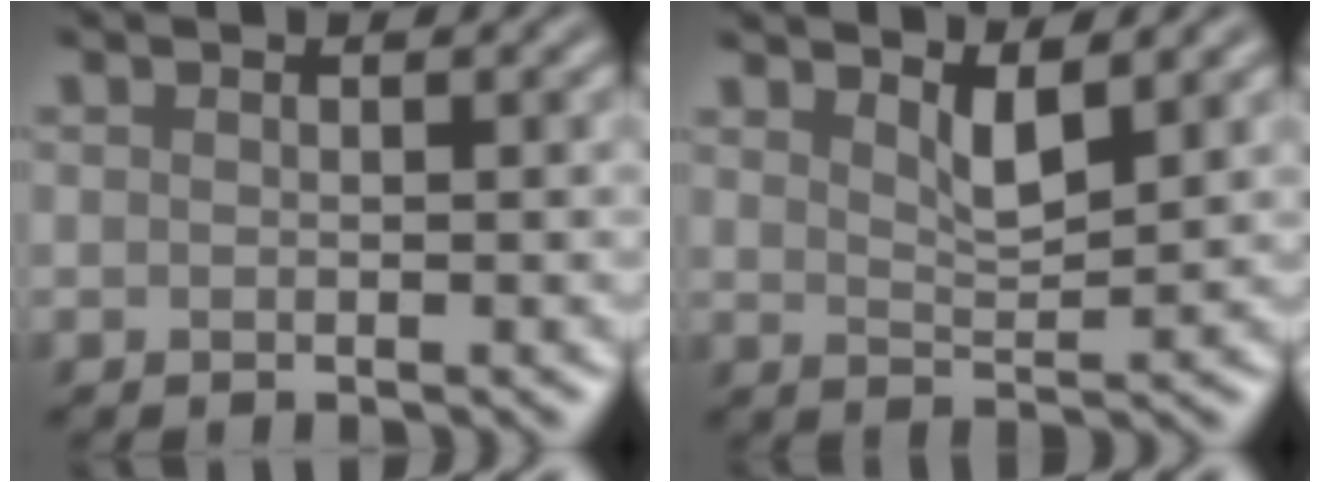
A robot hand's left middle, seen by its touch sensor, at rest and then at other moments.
{"total": 2.4, "force": [1.7, 0.4, 1.5], "torque": [-0.028, -0.005, 0.033]}